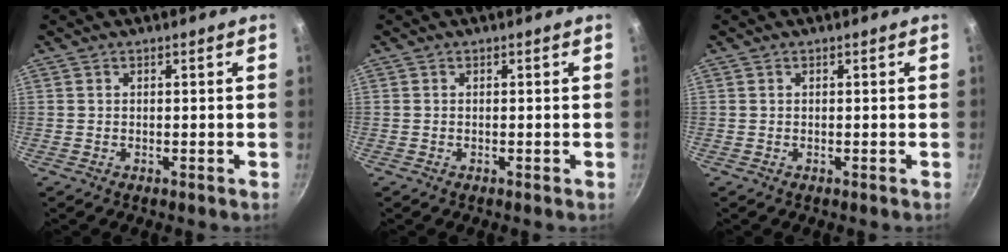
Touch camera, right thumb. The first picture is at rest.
{"total": 0.0}
{"total": 0.0}